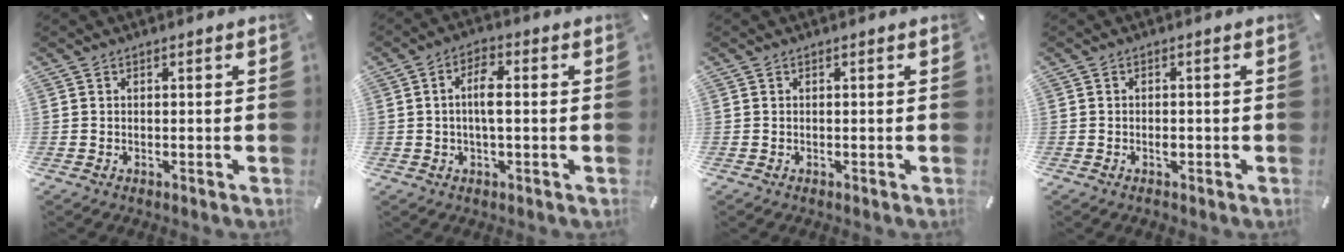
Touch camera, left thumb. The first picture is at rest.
{"total": 5.4, "force": [0.1, 2.2, 4.9], "torque": [-0.085, 0.006, -0.001]}
{"total": 0.0}
{"total": 1.6, "force": [-0.6, 1.0, 1.1], "torque": [-0.021, 0.002, -0.011]}